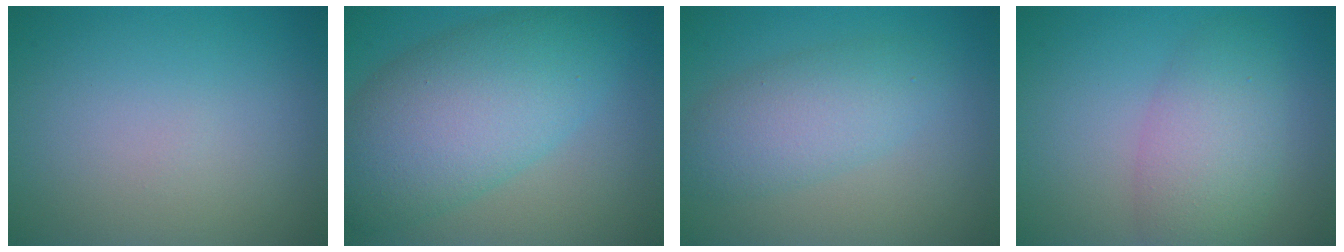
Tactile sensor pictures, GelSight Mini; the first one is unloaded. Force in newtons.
{"total": 9.8, "press": 9.8, "slide": 0.2}
{"total": 4.4, "press": 4.4, "slide": 0.1}
{"total": 4.9, "press": 4.9, "slide": 0.1}